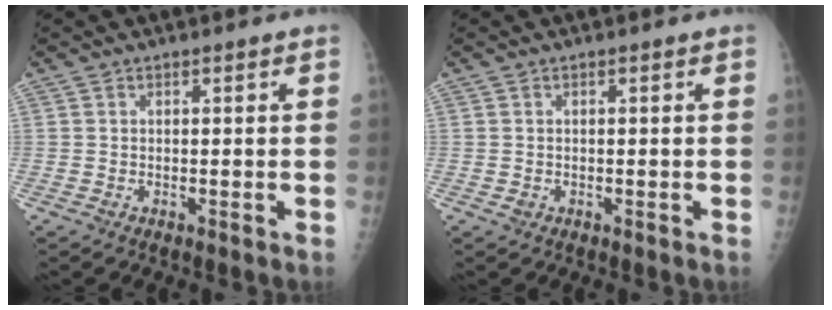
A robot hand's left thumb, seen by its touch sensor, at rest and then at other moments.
{"total": 0.8, "force": [-0.1, 0.8, 0.2], "torque": [-0.001, 0.001, -0.001]}